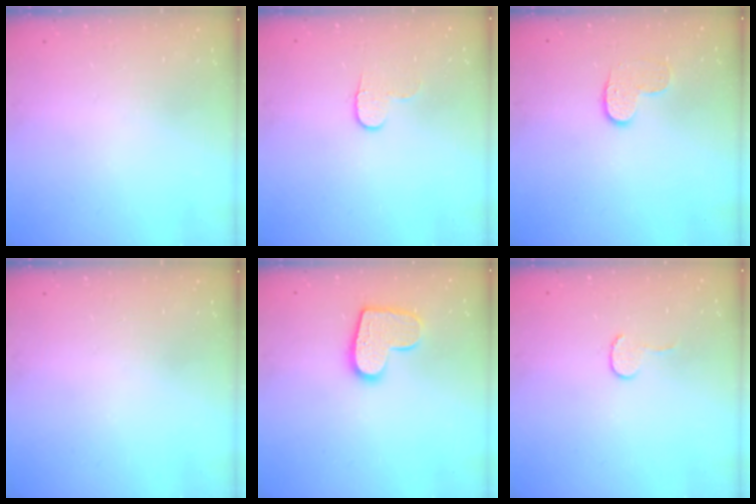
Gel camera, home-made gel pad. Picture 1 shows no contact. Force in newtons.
{"total": 4.9, "press": 4.9, "slide": 0.5}
{"total": 6.8, "press": 6.8, "slide": 0.2}
{"total": 0.0}
{"total": 12.7, "press": 12.6, "slide": 0.8}
{"total": 4.1, "press": 4.1, "slide": 0.4}